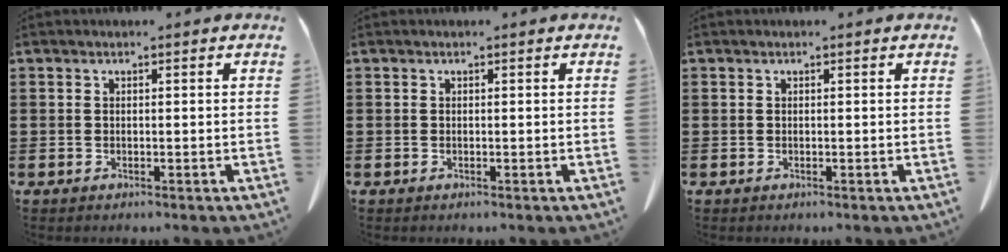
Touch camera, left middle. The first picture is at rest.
{"total": 0.0}
{"total": 0.0}